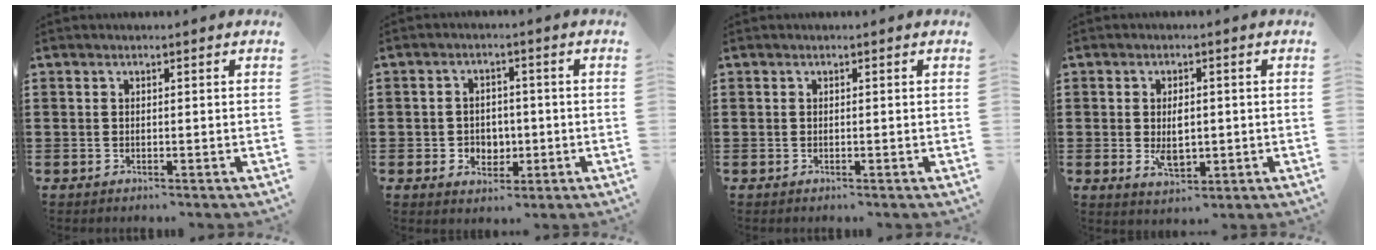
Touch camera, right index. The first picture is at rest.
{"total": 3.2, "force": [-0.6, 2.9, 1.1], "torque": [-0.024, 0.002, -0.016]}
{"total": 0.0}
{"total": 4.4, "force": [-0.2, 2.3, 3.7], "torque": [-0.078, 0.002, -0.005]}